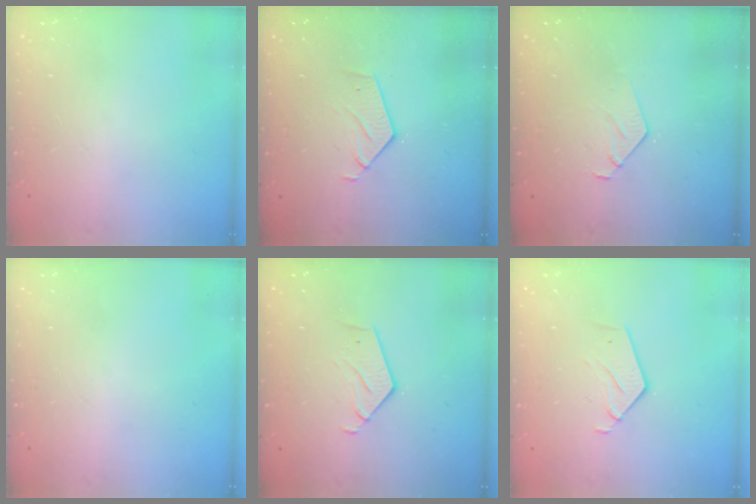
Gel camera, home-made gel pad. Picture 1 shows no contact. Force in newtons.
{"total": 3.2, "press": 3.1, "slide": 0.2}
{"total": 6.0, "press": 6.0, "slide": 0.5}
{"total": 0.0}
{"total": 3.1, "press": 3.1, "slide": 0.1}
{"total": 3.1, "press": 3.1, "slide": 0.2}